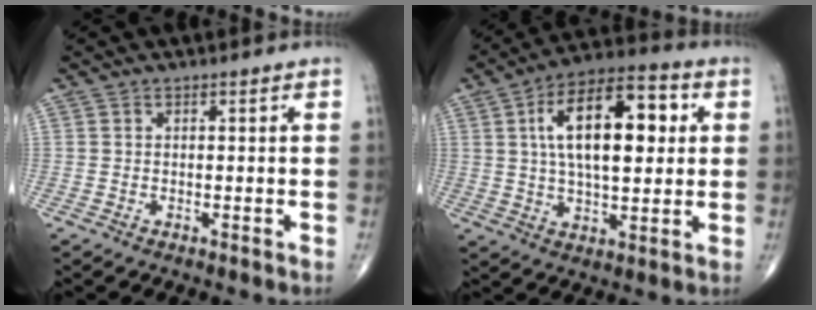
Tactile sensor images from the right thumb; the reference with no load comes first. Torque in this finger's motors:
{"motor_torque": [0.96, 3.61, 1.73, 0.21, 0.50]}